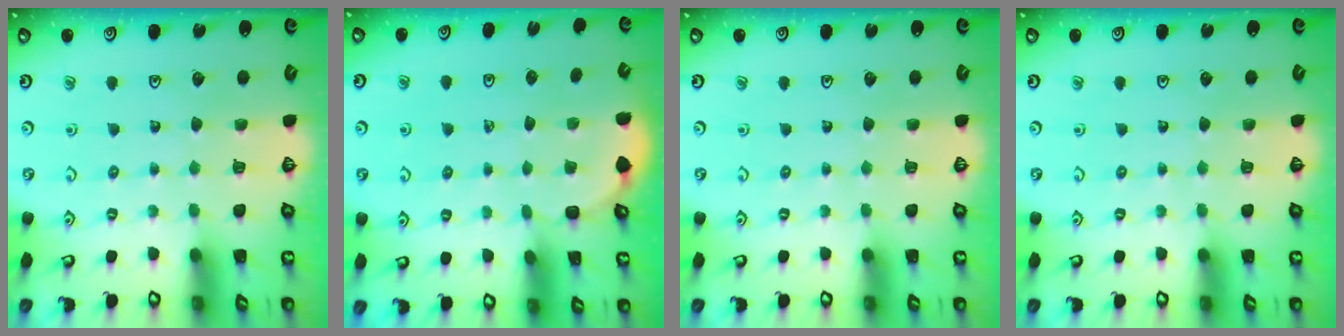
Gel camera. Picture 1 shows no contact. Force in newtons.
{"total": 2.4, "press": 1.0, "slide": 2.1}
{"total": 0.0}
{"total": 0.0}